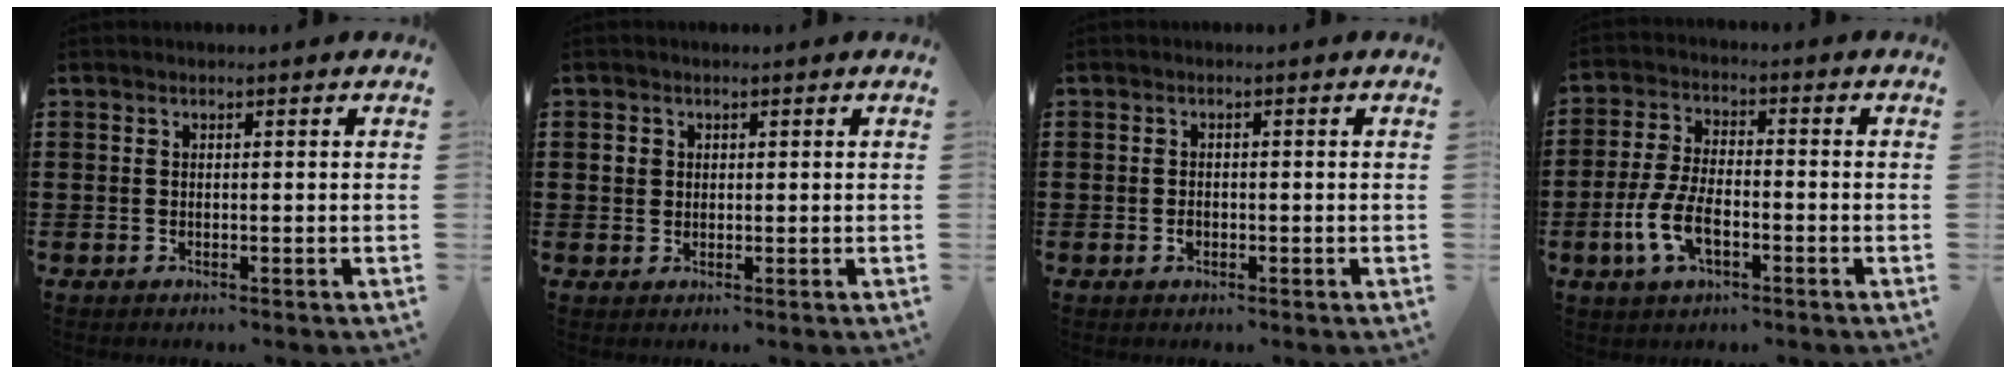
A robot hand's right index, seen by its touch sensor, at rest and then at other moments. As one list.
[{"total": 1.3, "force": [0.4, 1.2, 0.4], "torque": [-0.012, 0.005, 0.008]}, {"total": 1.2, "force": [-0.5, 0.8, 0.8], "torque": [-0.018, 0.000, -0.008]}, {"total": 7.1, "force": [-2.7, 3.2, 5.8], "torque": [-0.138, -0.004, -0.056]}]